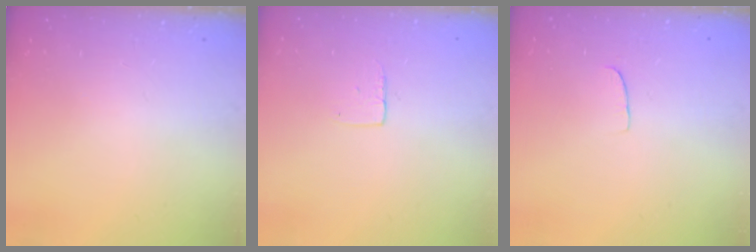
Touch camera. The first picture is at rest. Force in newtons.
{"total": 3.6, "press": 3.6, "slide": 0.3}
{"total": 5.7, "press": 5.7, "slide": 0.5}